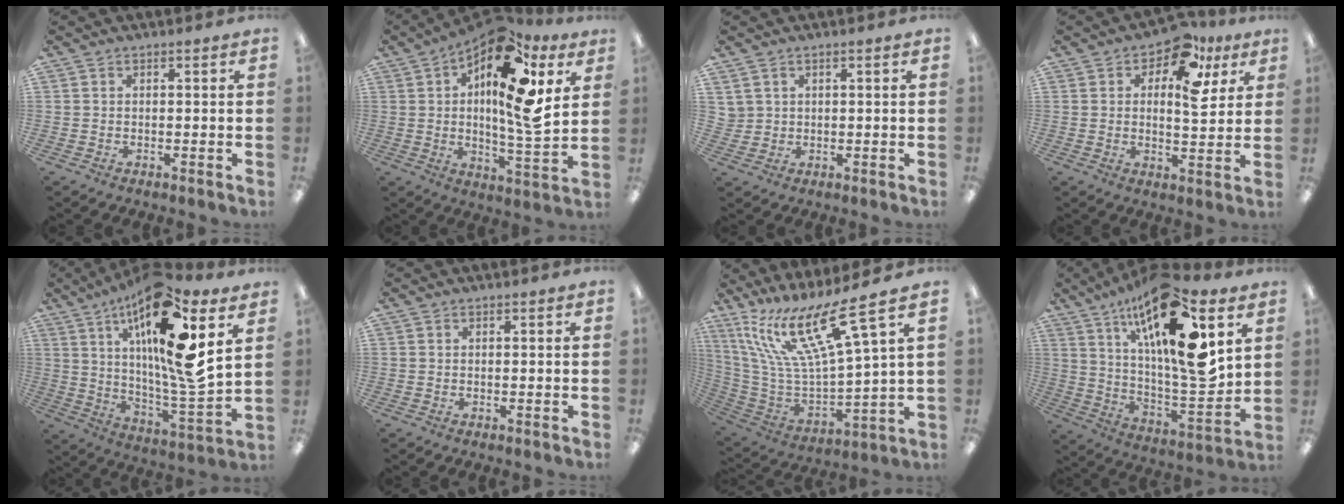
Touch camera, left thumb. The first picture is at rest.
{"total": 19.4, "force": [8.5, 6.3, 16.2], "torque": [-0.257, -0.049, 0.126]}
{"total": 2.4, "force": [1.3, 2.0, 0.3], "torque": [-0.012, 0.002, 0.026]}
{"total": 12.6, "force": [6.3, 6.1, 8.9], "torque": [-0.120, -0.022, 0.105]}
{"total": 21.2, "force": [10.2, 4.1, 18.1], "torque": [-0.316, -0.062, 0.151]}
{"total": 0.0}
{"total": 21.7, "force": [12.8, 5.2, 16.7], "torque": [-0.341, -0.088, 0.209]}
{"total": 23.4, "force": [12.3, 6.6, 18.8], "torque": [-0.317, -0.075, 0.193]}